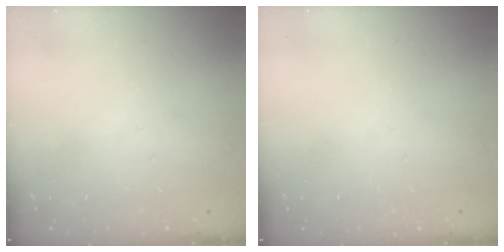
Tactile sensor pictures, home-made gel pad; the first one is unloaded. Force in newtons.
{"total": 0.0}